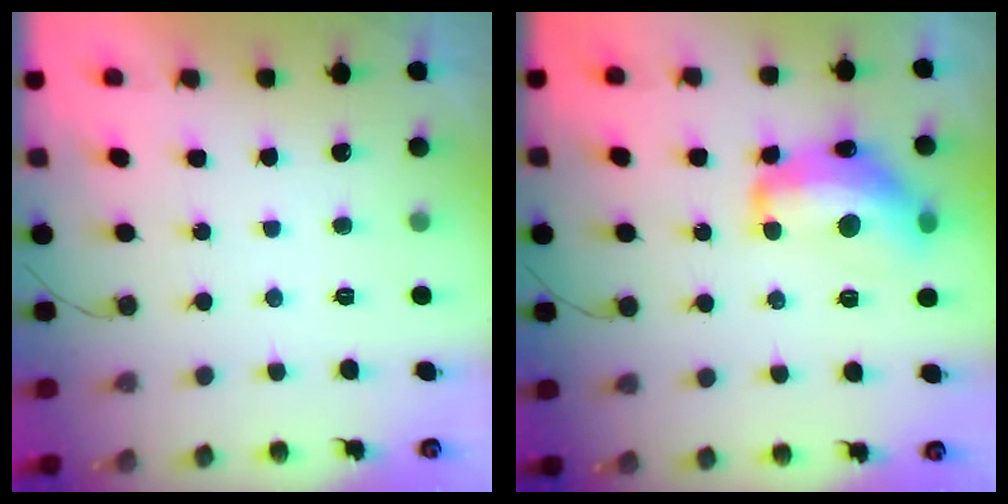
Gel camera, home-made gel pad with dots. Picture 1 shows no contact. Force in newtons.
{"total": 15.7, "press": 15.6, "slide": 0.8}